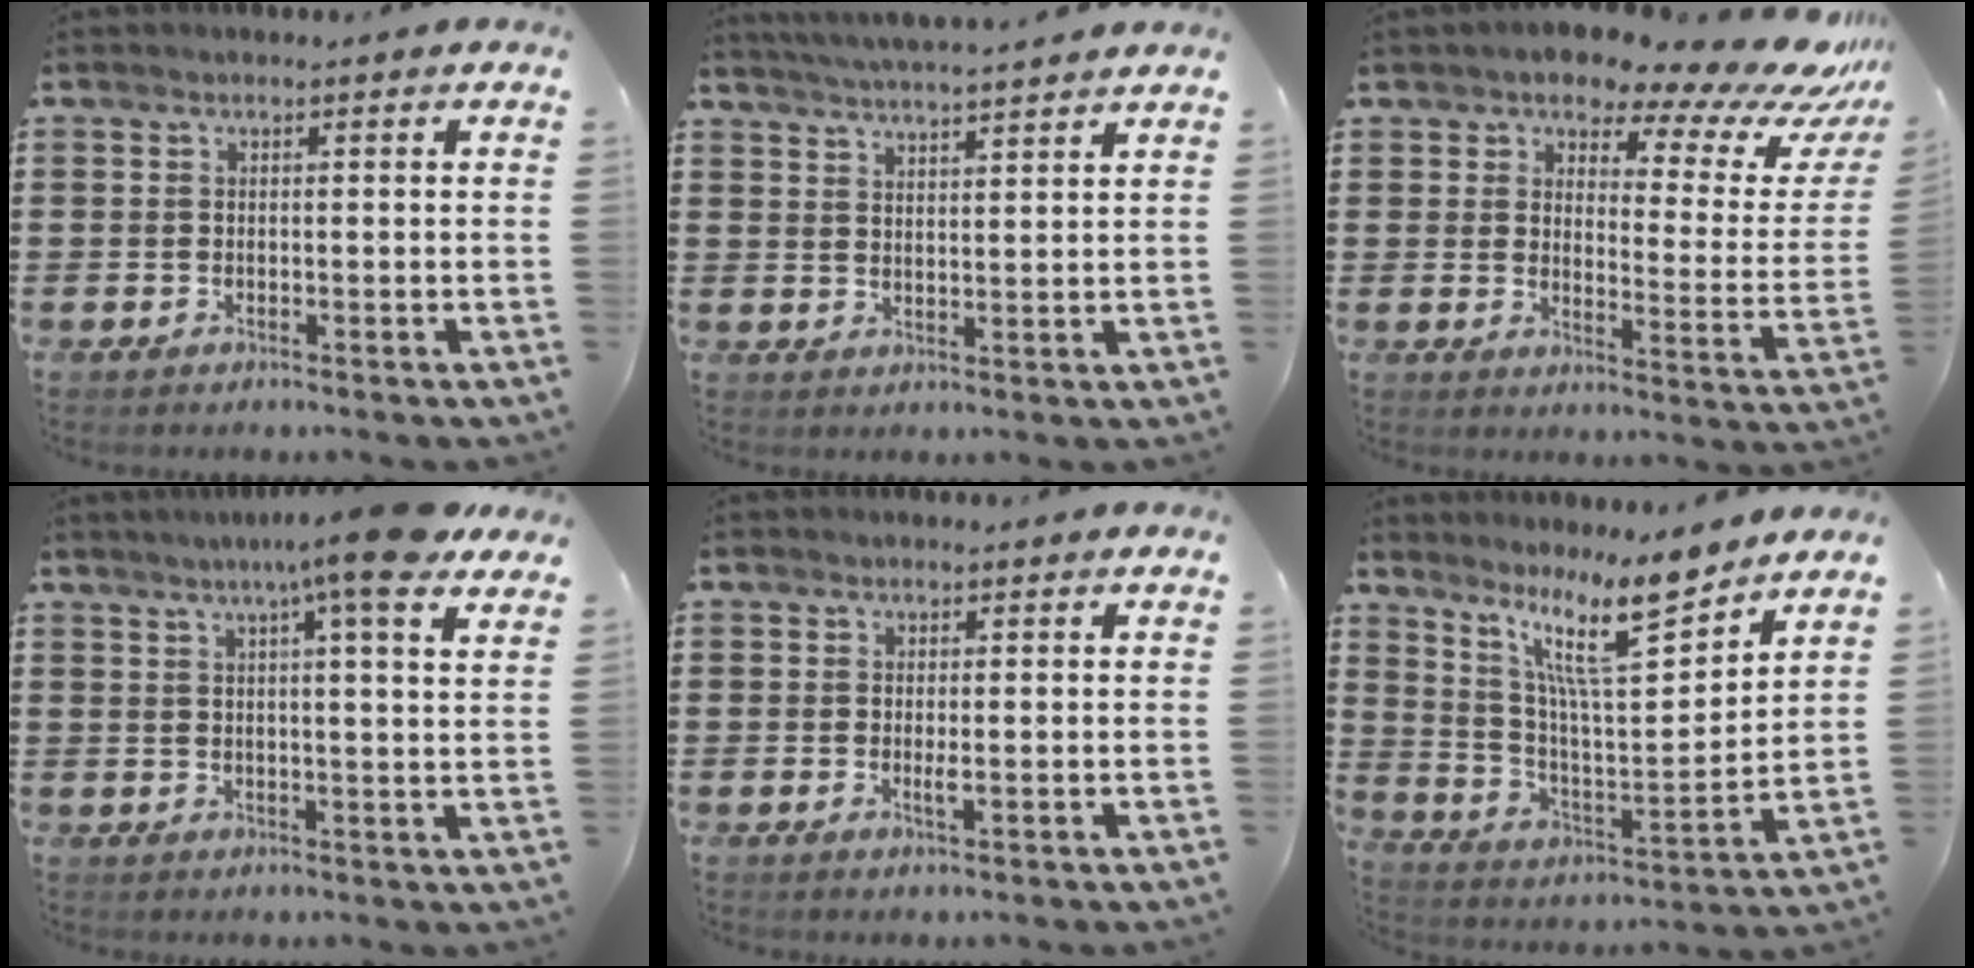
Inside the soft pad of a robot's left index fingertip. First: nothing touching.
{"total": 4.1, "force": [3.9, -0.8, 0.5], "torque": [-0.025, -0.021, 0.069]}
{"total": 9.6, "force": [7.9, 2.7, 4.8], "torque": [-0.089, -0.054, 0.129]}
{"total": 9.4, "force": [6.7, -0.3, 6.5], "torque": [-0.113, -0.020, 0.110]}
{"total": 1.2, "force": [0.0, 0.1, 1.2], "torque": [-0.023, -0.005, 0.001]}
{"total": 13.0, "force": [9.4, 2.8, 8.6], "torque": [-0.169, -0.045, 0.159]}